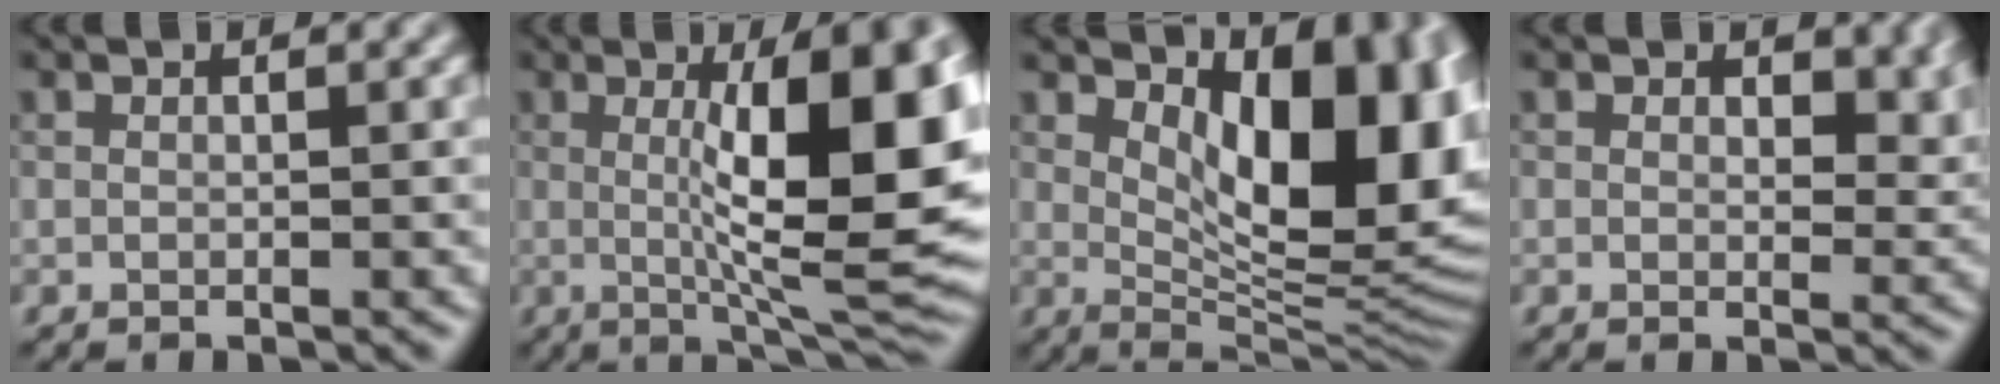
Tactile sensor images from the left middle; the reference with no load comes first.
{"total": 13.3, "force": [1.2, 3.3, 12.8], "torque": [-0.172, 0.001, 0.022]}
{"total": 12.6, "force": [3.4, 6.0, 10.6], "torque": [-0.127, -0.011, 0.062]}
{"total": 3.1, "force": [1.2, 1.9, 2.1], "torque": [-0.028, -0.007, 0.016]}